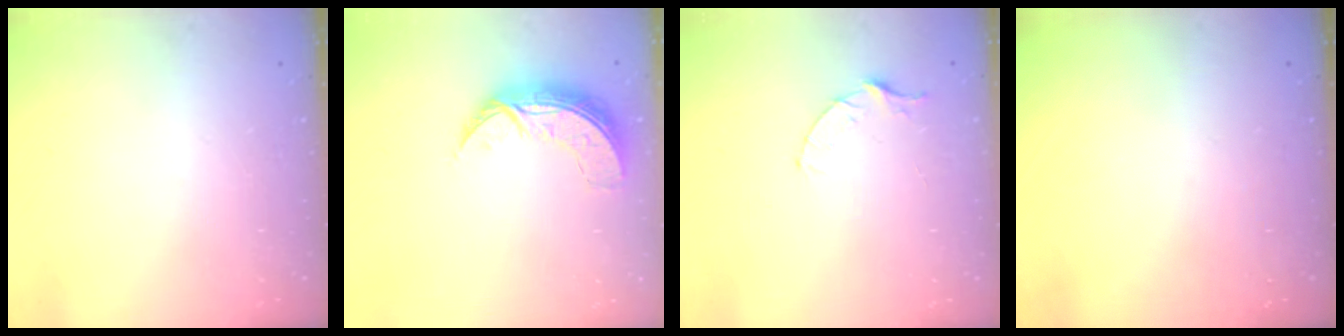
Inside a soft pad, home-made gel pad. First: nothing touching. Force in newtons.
{"total": 7.8, "press": 7.8, "slide": 0.7}
{"total": 3.4, "press": 3.4, "slide": 0.4}
{"total": 0.0}